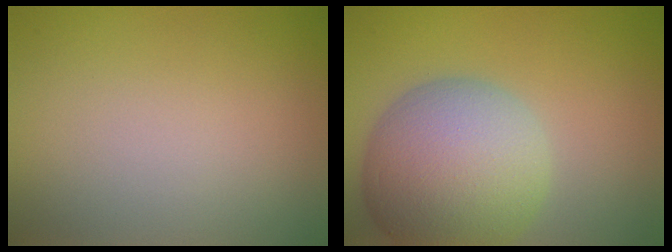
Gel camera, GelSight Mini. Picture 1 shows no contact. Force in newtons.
{"total": 10.5, "press": 10.4, "slide": 0.7}